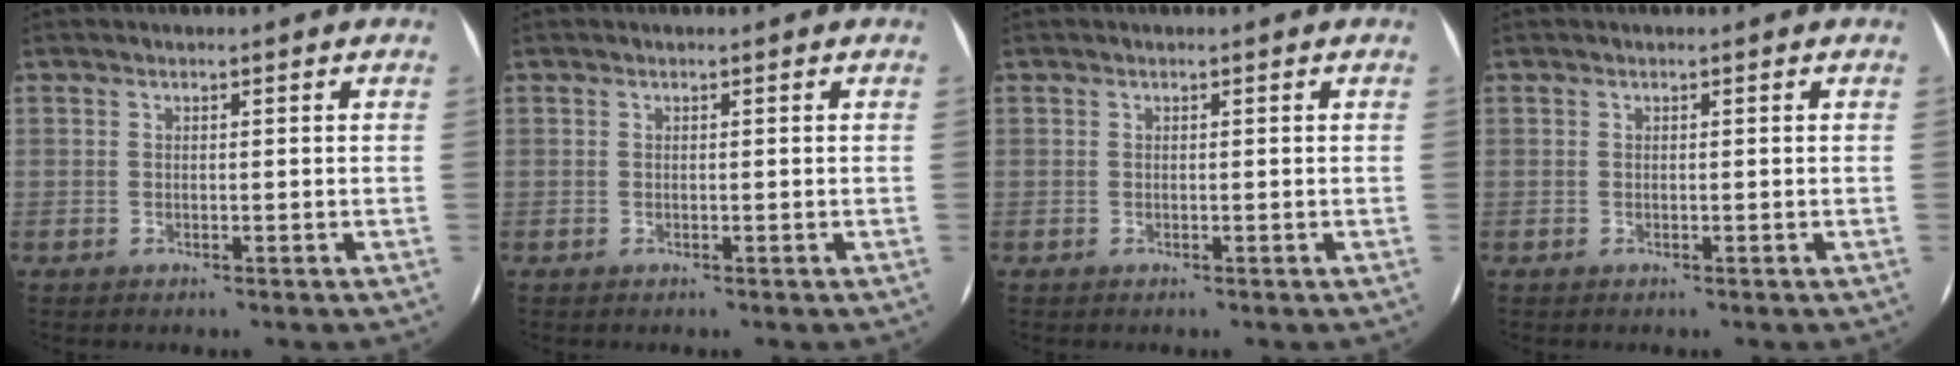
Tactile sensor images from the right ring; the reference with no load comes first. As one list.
[{"total": 0.0}, {"total": 0.0}, {"total": 0.0}]